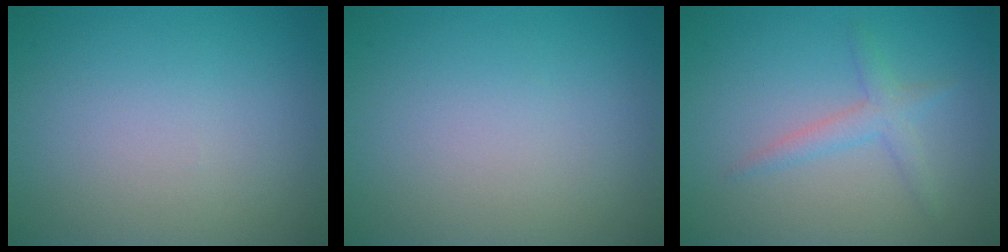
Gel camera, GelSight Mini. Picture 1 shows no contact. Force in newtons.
{"total": 0.0}
{"total": 2.0, "press": 1.9, "slide": 0.2}